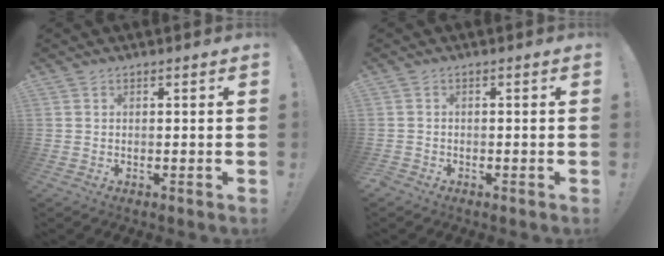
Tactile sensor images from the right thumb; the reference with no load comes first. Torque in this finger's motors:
{"motor_torque": [-0.06, 0.05, -0.38, -0.27, 0.02]}